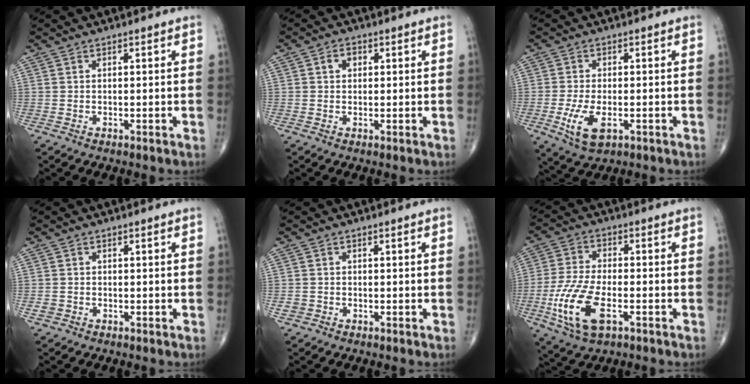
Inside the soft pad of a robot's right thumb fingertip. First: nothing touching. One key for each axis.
{"total": 2.2, "fx": 0.5, "fy": 1.8, "fz": 1.2, "tx": -0.013, "ty": 0.005, "tz": 0.007}
{"total": 7.0, "fx": -2.2, "fy": 3.4, "fz": 5.7, "tx": -0.117, "ty": -0.005, "tz": -0.032}
{"total": 1.3, "fx": -0.6, "fy": 1.1, "fz": 0.4, "tx": -0.005, "ty": 0.005, "tz": -0.010}
{"total": 1.4, "fx": -0.6, "fy": 1.3, "fz": 0.4, "tx": -0.002, "ty": 0.006, "tz": -0.012}
{"total": 13.1, "fx": -4.4, "fy": 6.1, "fz": 10.8, "tx": -0.230, "ty": 0.008, "tz": -0.079}